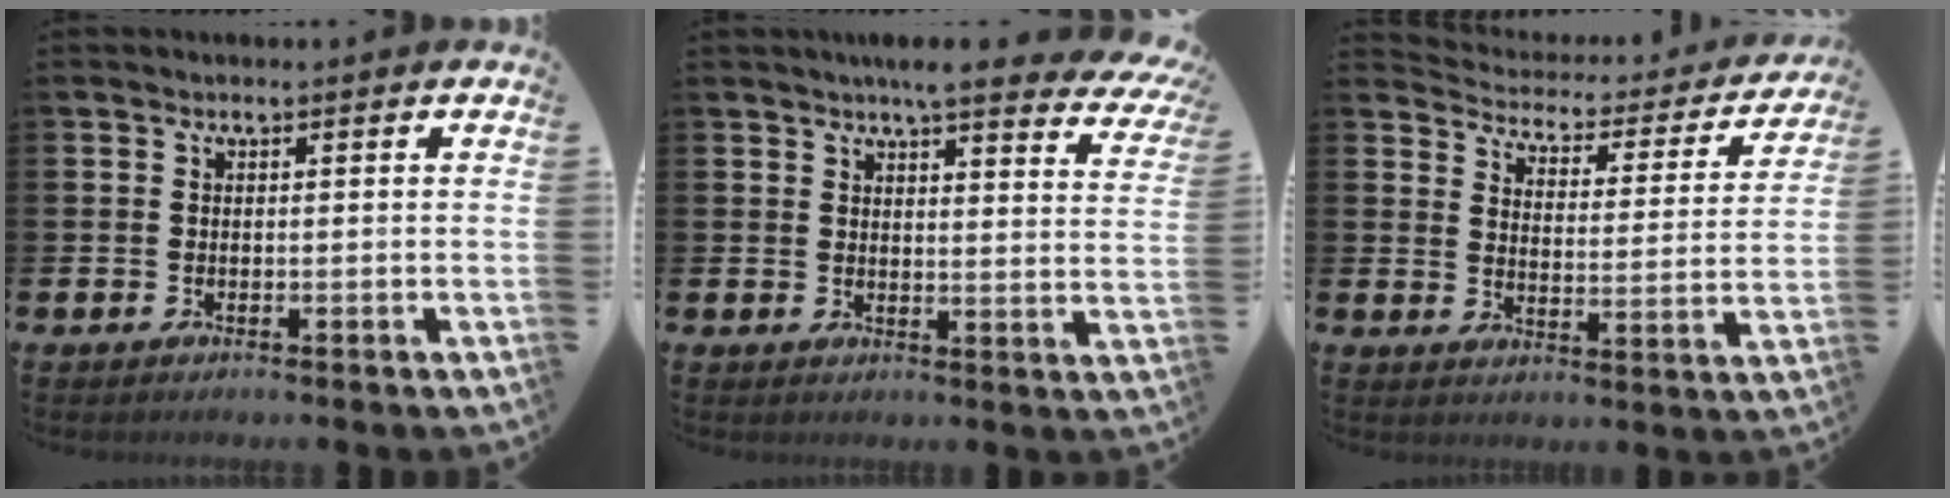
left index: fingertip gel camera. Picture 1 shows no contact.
{"total": 5.7, "force": [5.2, 0.5, 2.4], "torque": [-0.040, -0.031, 0.085]}
{"total": 4.0, "force": [3.8, 1.3, 0.5], "torque": [-0.027, -0.043, 0.055]}